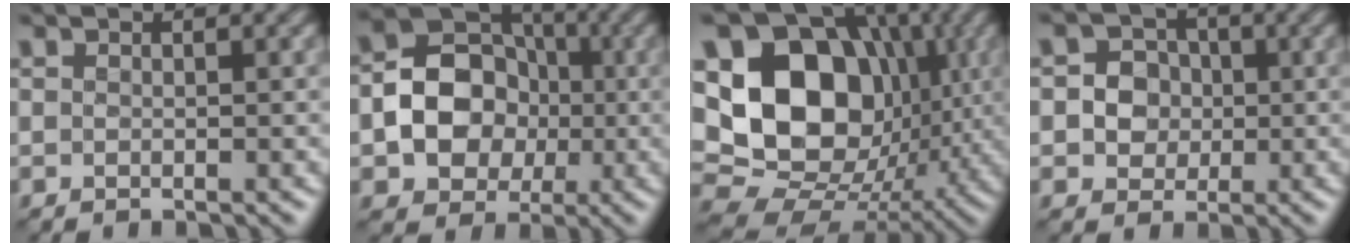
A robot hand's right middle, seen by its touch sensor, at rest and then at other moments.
{"total": 8.2, "force": [-1.2, 6.6, 4.8], "torque": [-0.068, 0.001, -0.037]}
{"total": 16.3, "force": [2.0, 12.7, 10.1], "torque": [-0.168, 0.007, 0.041]}
{"total": 3.9, "force": [0.0, 3.6, 1.5], "torque": [-0.014, 0.012, -0.016]}